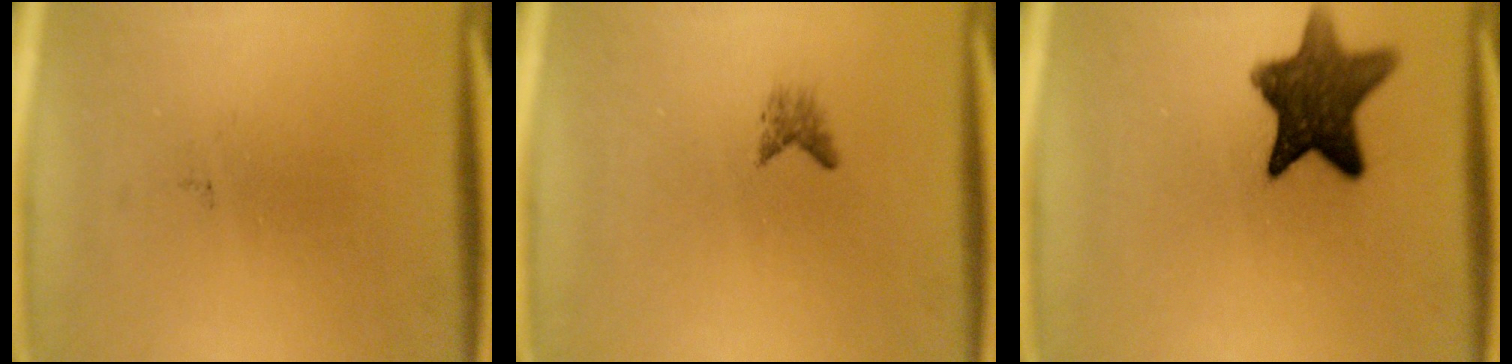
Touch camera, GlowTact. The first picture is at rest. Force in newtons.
{"total": 1.1}
{"total": 11.5}